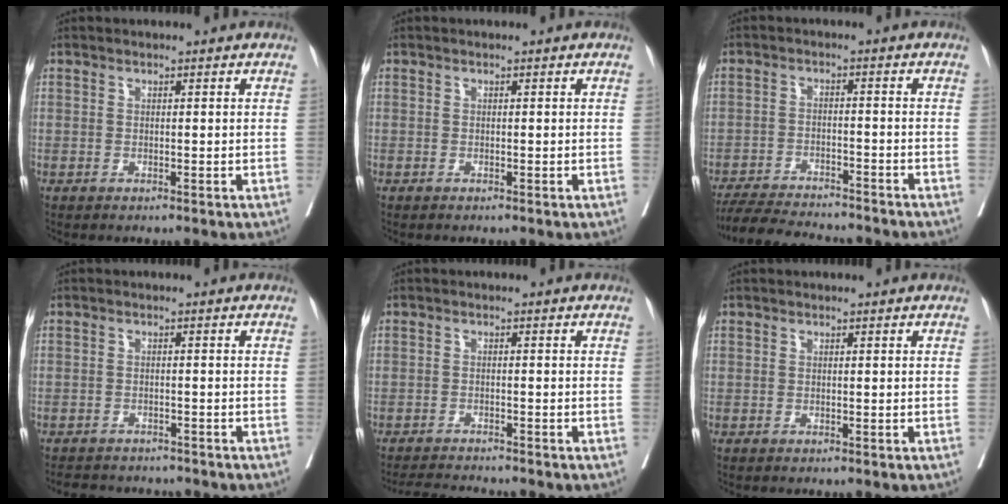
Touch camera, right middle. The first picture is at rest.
{"total": 0.0}
{"total": 13.7, "force": [-12.6, 1.5, 5.2], "torque": [-0.087, -0.017, -0.186]}
{"total": 7.7, "force": [-7.2, 2.1, 1.9], "torque": [-0.033, -0.001, -0.094]}
{"total": 4.8, "force": [-4.7, -0.4, 1.0], "torque": [-0.017, -0.019, -0.077]}
{"total": 0.0}